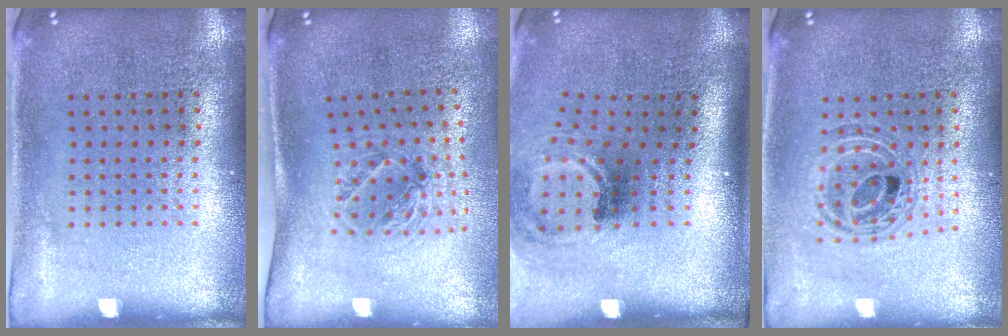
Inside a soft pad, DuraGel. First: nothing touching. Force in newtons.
{"total": 1.2, "press": 1.1, "slide": 0.5}
{"total": 2.0, "press": 1.3, "slide": 1.5}
{"total": 0.8, "press": 0.8, "slide": 0.2}